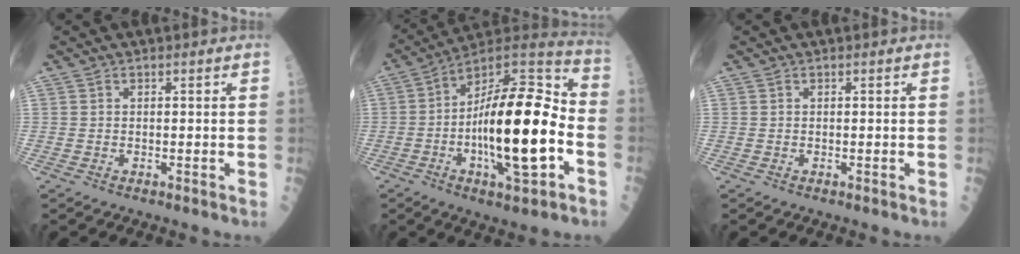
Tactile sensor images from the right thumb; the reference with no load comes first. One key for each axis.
{"total": 24.2, "fx": -3.8, "fy": 7.9, "fz": 22.6, "tx": -0.388, "ty": 0.028, "tz": -0.057}
{"total": 0.0}